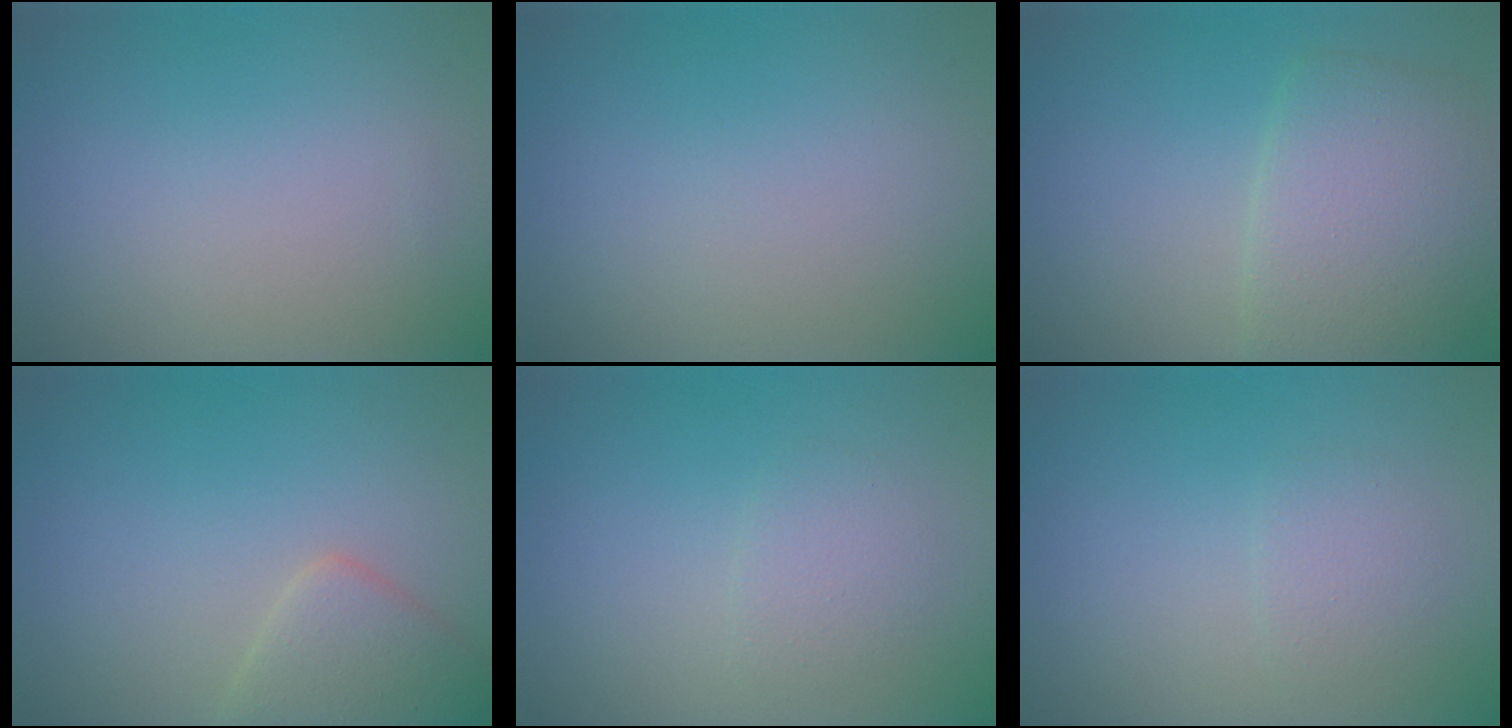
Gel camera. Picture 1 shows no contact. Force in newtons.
{"total": 0.0}
{"total": 5.1, "press": 5.1, "slide": 0.2}
{"total": 2.9, "press": 2.9, "slide": 0.2}
{"total": 1.6, "press": 1.6, "slide": 0.1}
{"total": 1.4, "press": 1.4, "slide": 0.0}